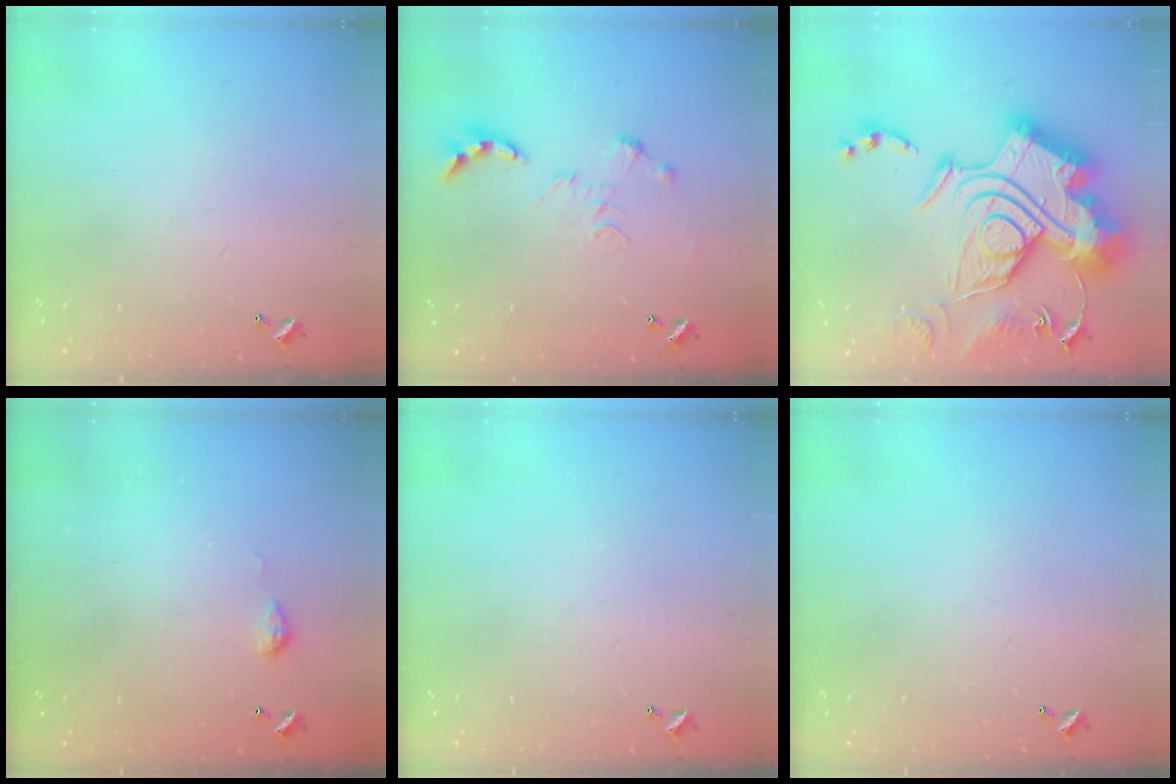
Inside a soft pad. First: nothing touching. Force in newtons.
{"total": 0.0}
{"total": 1.1, "press": 1.1, "slide": 0.0}
{"total": 3.3, "press": 3.2, "slide": 0.5}
{"total": 0.0}
{"total": 0.0}